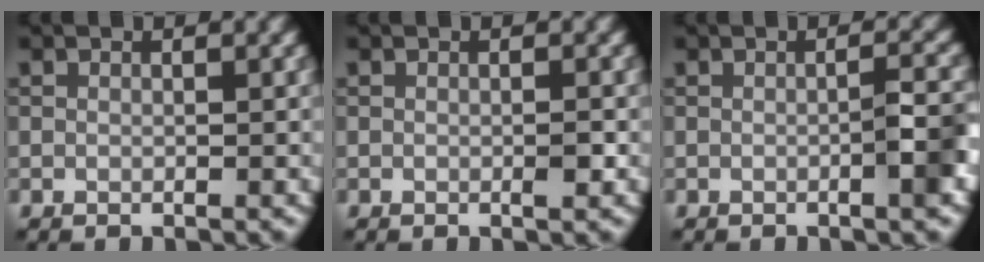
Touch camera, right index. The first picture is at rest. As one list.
[{"total": 0.9, "force": [-0.2, 0.1, 0.9], "torque": [-0.014, 0.000, -0.004]}, {"total": 2.8, "force": [-0.7, 0.2, 2.7], "torque": [-0.038, 0.008, -0.014]}]